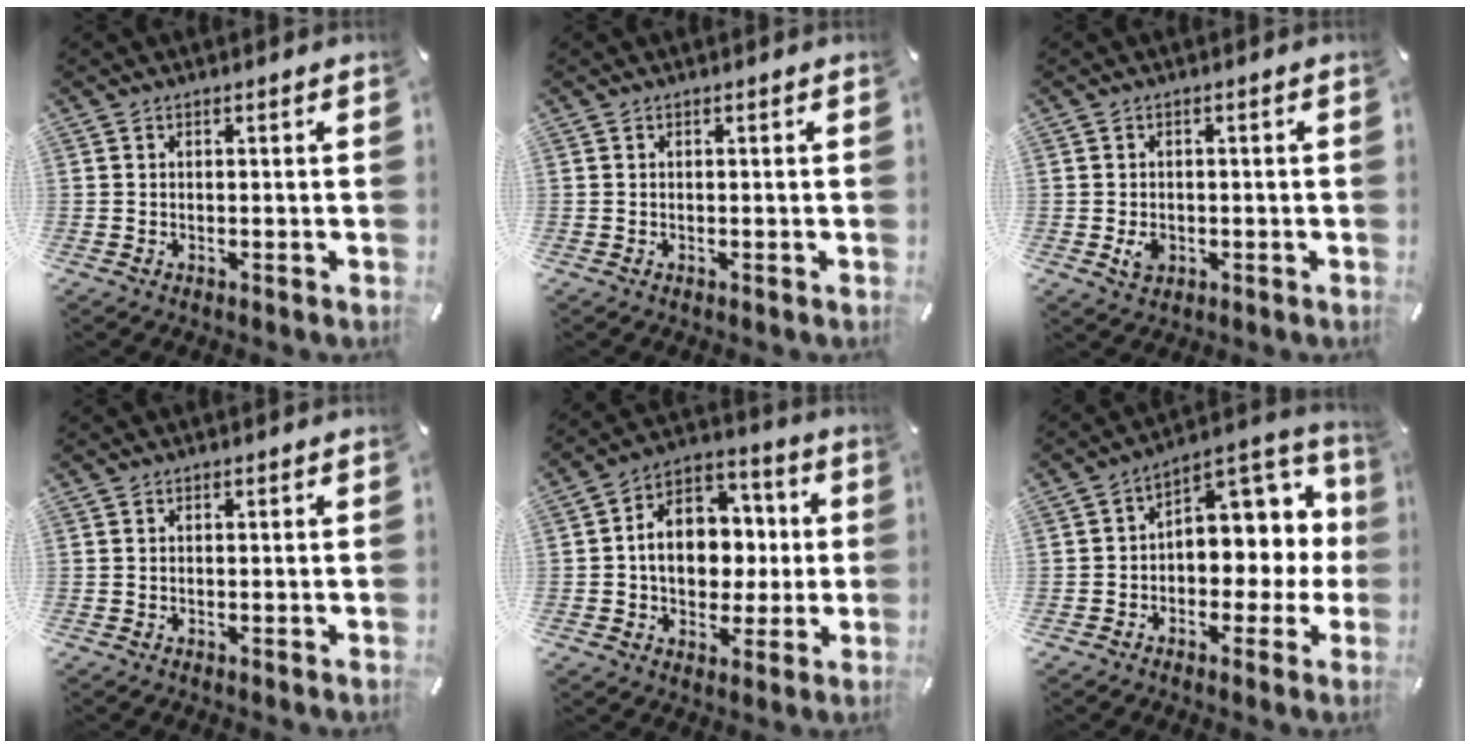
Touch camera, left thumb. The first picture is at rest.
{"total": 0.0}
{"total": 3.4, "force": [-0.8, 2.7, 1.9], "torque": [-0.031, -0.001, -0.016]}
{"total": 0.0}
{"total": 12.1, "force": [-1.0, 10.0, 6.8], "torque": [-0.114, 0.011, -0.013]}
{"total": 9.5, "force": [1.8, 7.2, 5.9], "torque": [-0.061, -0.029, 0.034]}